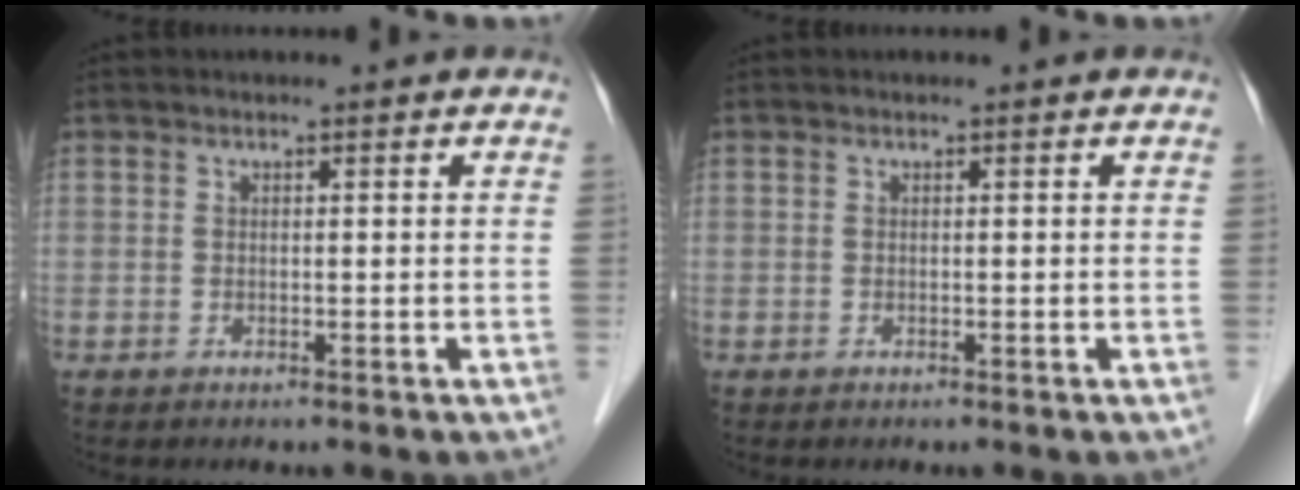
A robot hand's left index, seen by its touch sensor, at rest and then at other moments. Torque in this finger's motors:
{"motor_torque": [0.00, 0.00, 0.00, 0.00]}